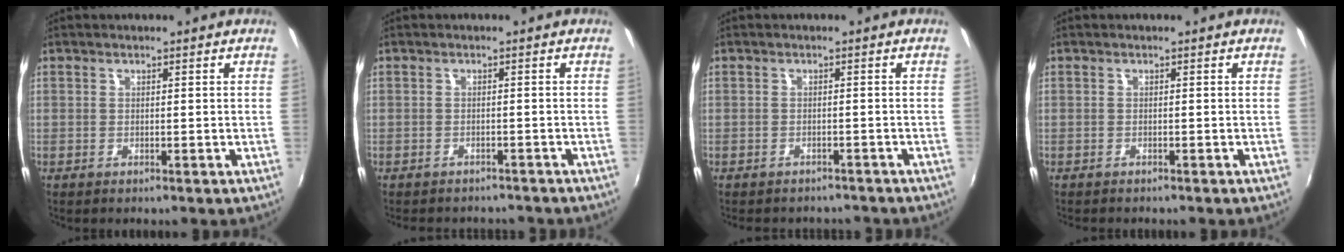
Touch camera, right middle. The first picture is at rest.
{"total": 5.9, "force": [-5.3, 2.0, 1.7], "torque": [-0.044, -0.016, -0.074]}
{"total": 5.7, "force": [-5.0, 2.1, 1.6], "torque": [-0.039, -0.015, -0.068]}
{"total": 1.4, "force": [-1.3, 0.4, 0.3], "torque": [-0.010, -0.009, -0.020]}